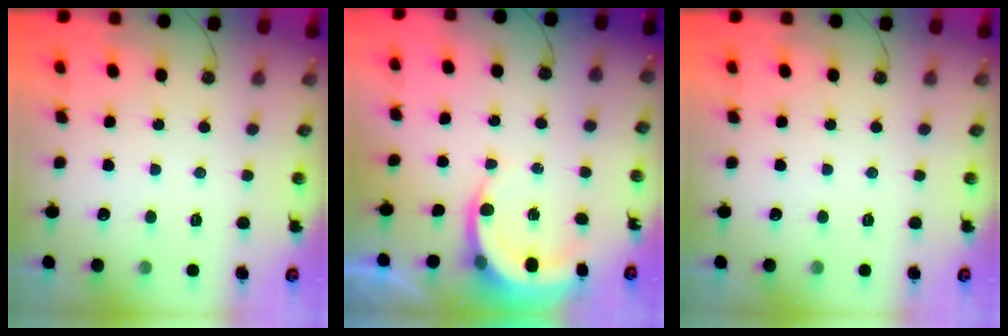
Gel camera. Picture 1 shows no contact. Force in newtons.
{"total": 4.8, "press": 4.7, "slide": 0.6}
{"total": 0.0}